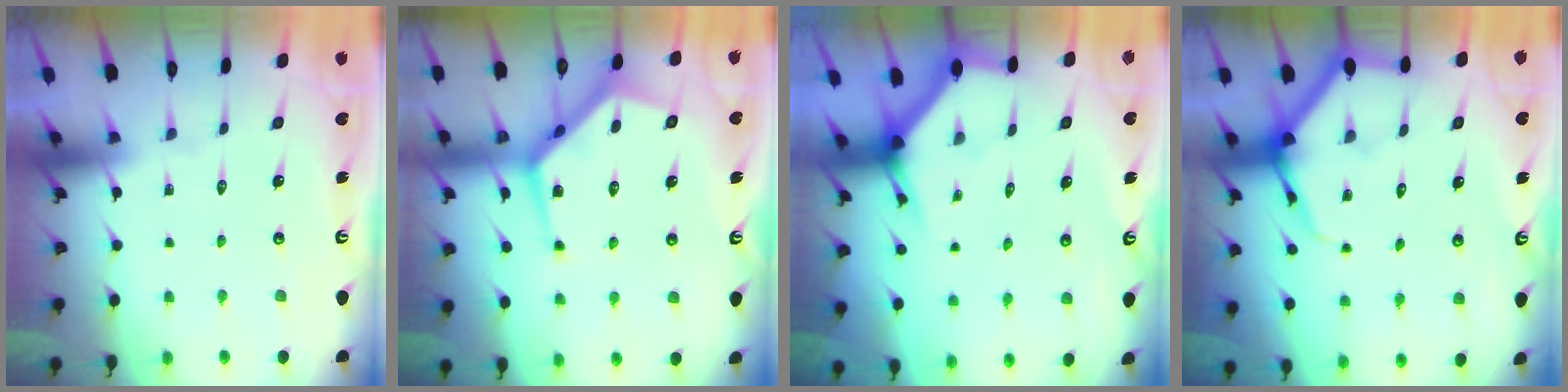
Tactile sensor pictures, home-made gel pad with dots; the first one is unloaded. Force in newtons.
{"total": 11.7, "press": 11.6, "slide": 0.8}
{"total": 3.9, "press": 3.9, "slide": 0.3}
{"total": 6.6, "press": 6.5, "slide": 0.6}